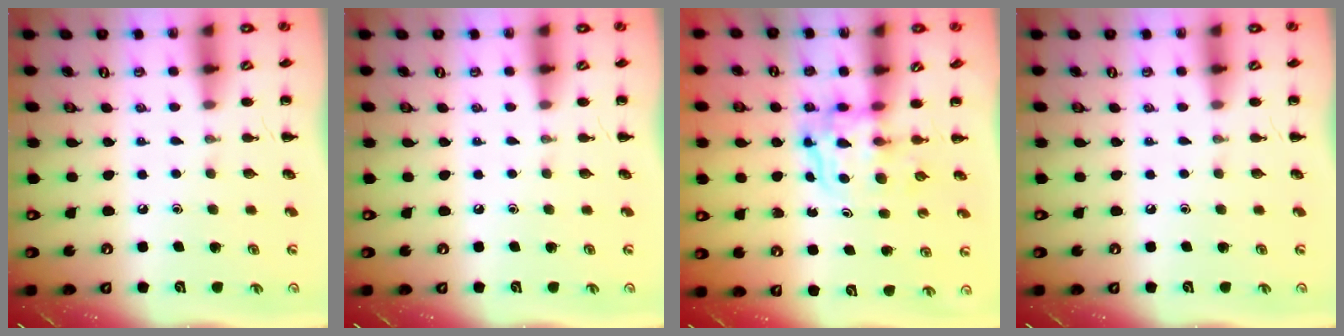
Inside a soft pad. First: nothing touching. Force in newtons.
{"total": 0.0}
{"total": 3.5, "press": 3.4, "slide": 0.2}
{"total": 0.0}